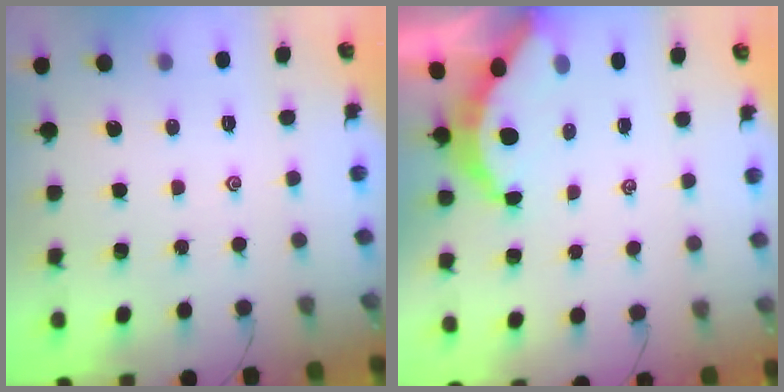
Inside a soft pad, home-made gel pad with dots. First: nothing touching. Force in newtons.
{"total": 4.9, "press": 4.9, "slide": 0.4}